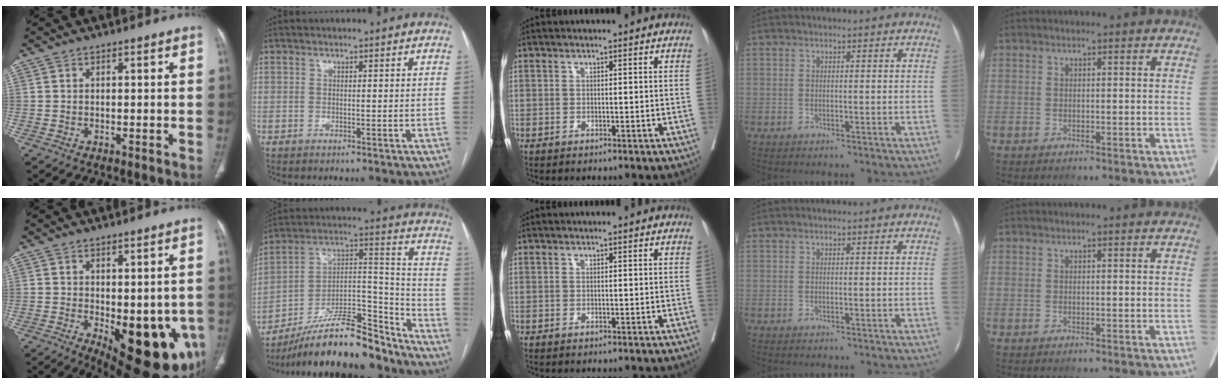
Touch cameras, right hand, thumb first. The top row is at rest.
{"thumb": {"total": 18.4, "force": [-5.5, 8.1, 15.6], "torque": [-0.148, -0.017, -0.049]}, "index": {"total": 21.9, "force": [-18.6, 4.6, 10.6], "torque": [-0.168, 0.024, -0.312]}}